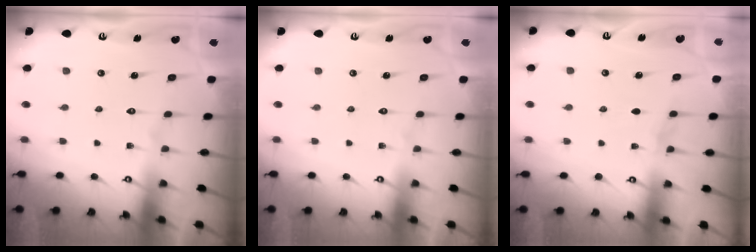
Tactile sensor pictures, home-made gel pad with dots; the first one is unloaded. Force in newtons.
{"total": 0.0}
{"total": 2.2, "press": 2.2, "slide": 0.3}